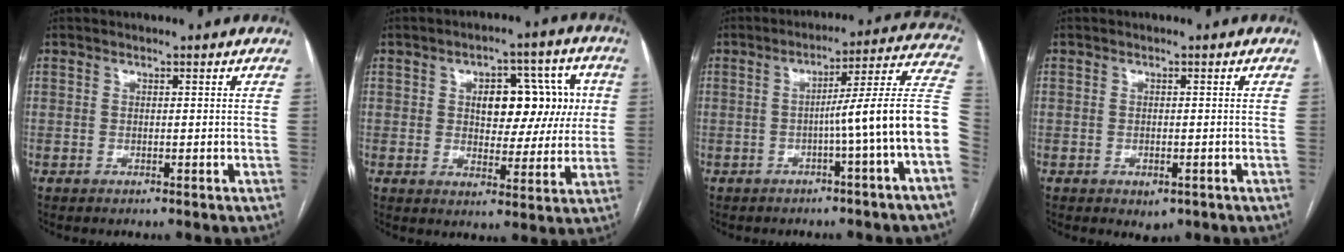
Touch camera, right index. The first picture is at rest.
{"total": 10.7, "force": [2.1, 5.8, 8.7], "torque": [-0.107, 0.031, 0.036]}
{"total": 13.0, "force": [-3.1, -2.2, 12.4], "torque": [-0.155, 0.029, -0.049]}
{"total": 2.2, "force": [-1.1, 1.3, 1.4], "torque": [-0.016, -0.002, -0.004]}